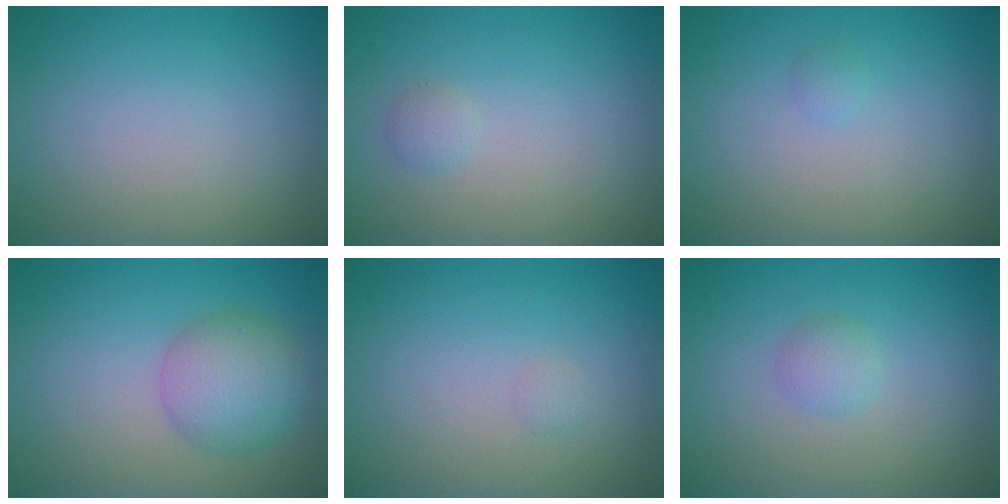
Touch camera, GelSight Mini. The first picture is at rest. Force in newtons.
{"total": 0.8, "press": 0.8, "slide": 0.1}
{"total": 0.5, "press": 0.5, "slide": 0.0}
{"total": 4.6, "press": 4.6, "slide": 0.1}
{"total": 0.5, "press": 0.5, "slide": 0.0}
{"total": 1.4, "press": 1.4, "slide": 0.0}